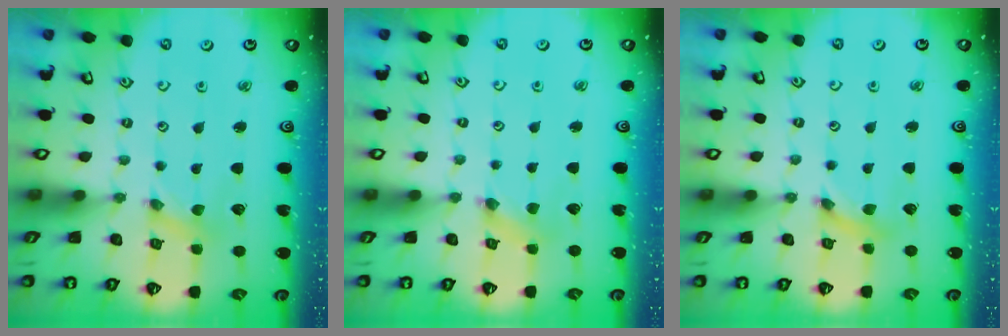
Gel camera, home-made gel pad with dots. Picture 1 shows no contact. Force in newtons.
{"total": 0.9, "press": 0.8, "slide": 0.3}
{"total": 2.7, "press": 2.7, "slide": 0.2}